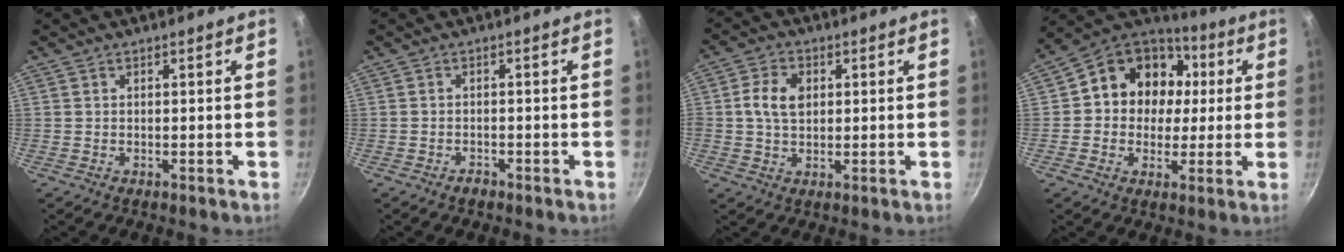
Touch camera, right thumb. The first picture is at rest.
{"total": 1.5, "force": [-1.1, 0.8, 0.5], "torque": [-0.007, 0.014, -0.018]}
{"total": 6.6, "force": [1.0, 4.5, 4.7], "torque": [-0.078, 0.008, 0.014]}
{"total": 16.3, "force": [2.3, 14.0, 8.1], "torque": [-0.098, 0.029, 0.023]}